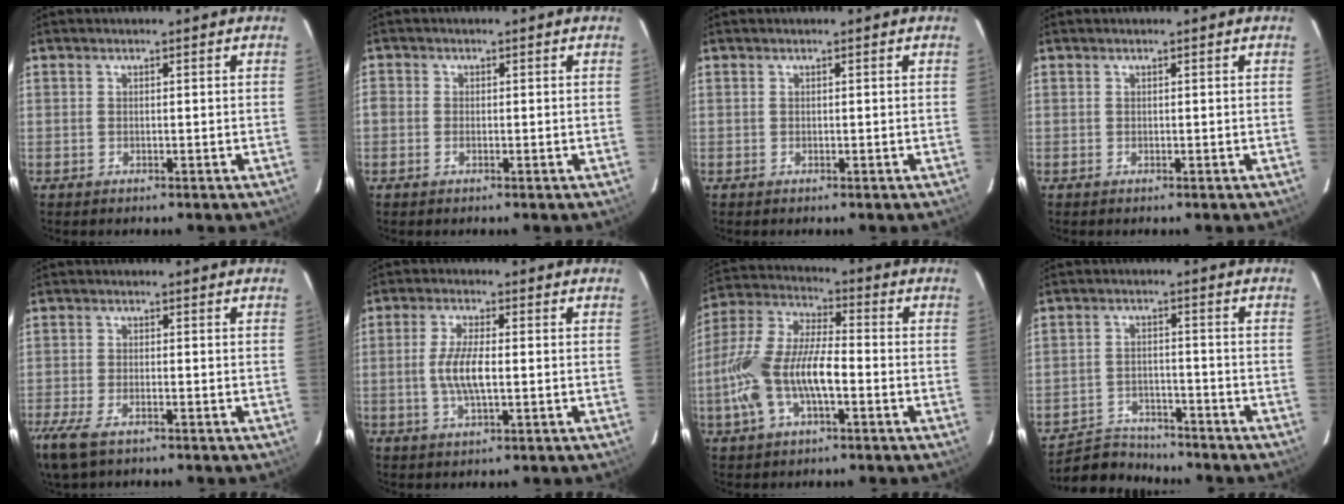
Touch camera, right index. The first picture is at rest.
{"total": 1.7, "force": [-0.9, 1.3, 0.7], "torque": [-0.013, 0.001, -0.021]}
{"total": 0.0}
{"total": 0.0}
{"total": 8.9, "force": [-5.8, 3.2, 5.8], "torque": [-0.143, -0.029, -0.111]}
{"total": 6.6, "force": [-0.5, 1.9, 6.3], "torque": [-0.125, -0.001, -0.011]}
{"total": 15.1, "force": [-4.3, 6.1, 13.2], "torque": [-0.279, 0.004, -0.081]}
{"total": 8.5, "force": [-8.0, 2.7, 0.9], "torque": [-0.043, 0.008, -0.130]}